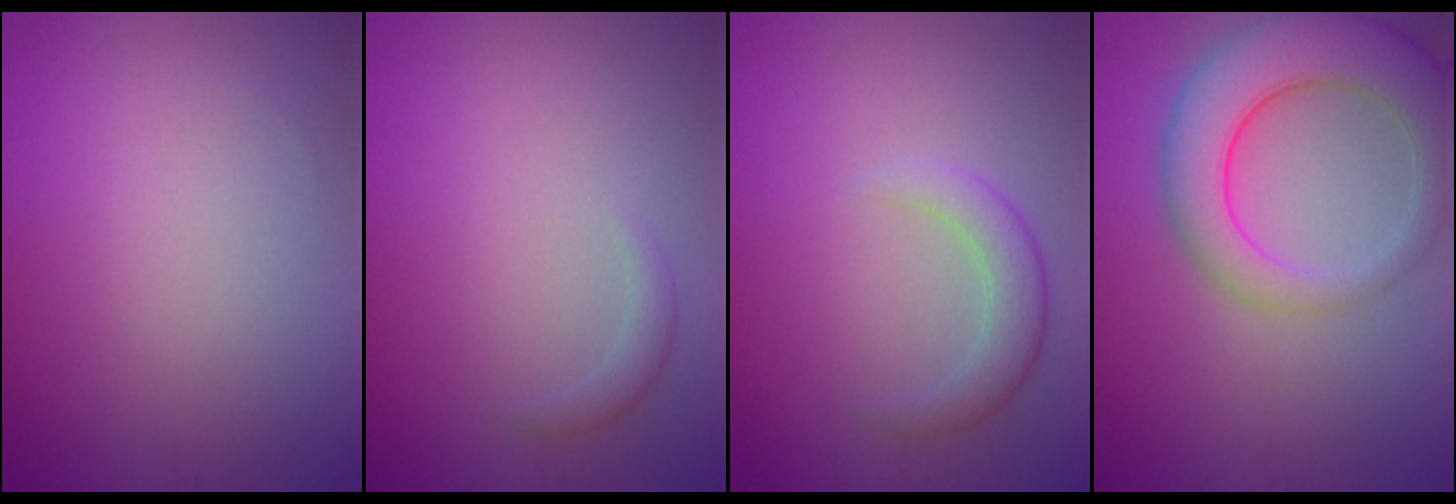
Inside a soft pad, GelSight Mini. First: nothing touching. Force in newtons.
{"total": 1.2, "press": 1.2, "slide": 0.1}
{"total": 2.8, "press": 2.8, "slide": 0.2}
{"total": 7.3, "press": 7.3, "slide": 0.5}